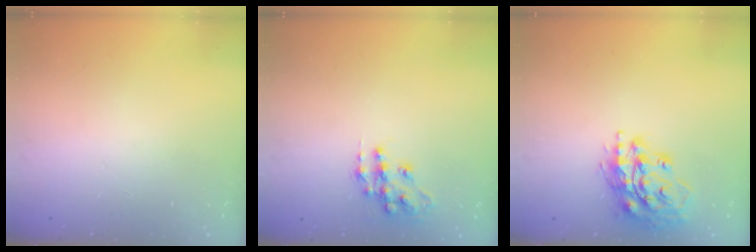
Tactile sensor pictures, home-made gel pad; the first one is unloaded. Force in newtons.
{"total": 11.5, "press": 11.5, "slide": 0.7}
{"total": 16.9, "press": 16.7, "slide": 2.3}